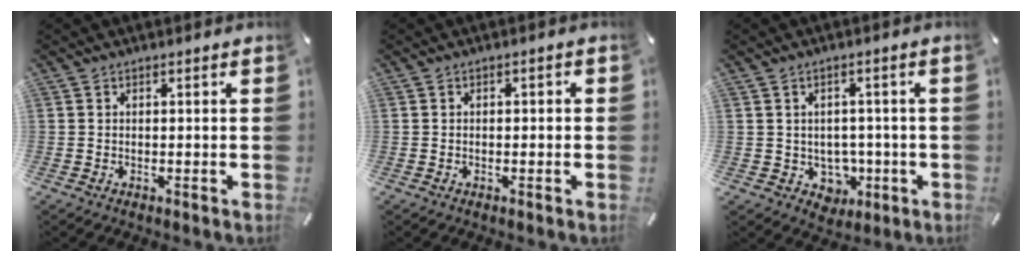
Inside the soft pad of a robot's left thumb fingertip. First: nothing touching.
{"total": 1.1, "force": [-0.5, 0.6, 0.8], "torque": [-0.014, 0.003, -0.011]}
{"total": 5.8, "force": [0.6, 5.6, 1.5], "torque": [-0.008, -0.016, 0.015]}